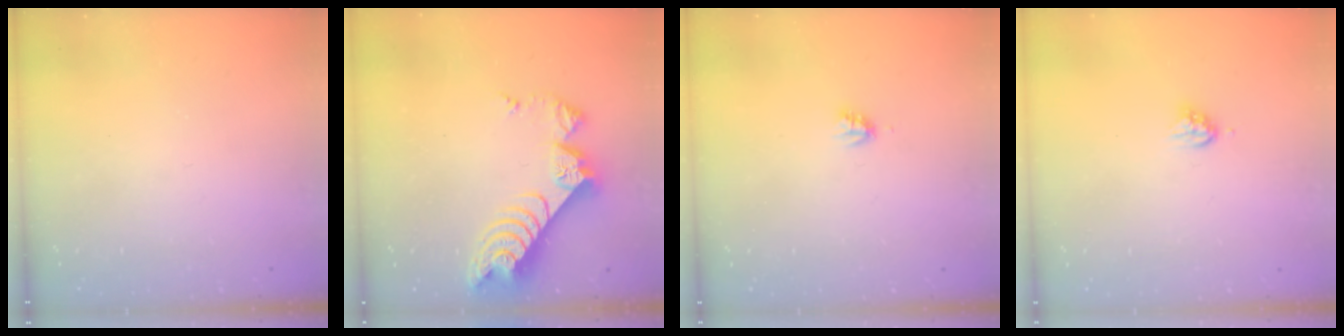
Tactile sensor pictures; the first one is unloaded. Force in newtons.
{"total": 11.0, "press": 11.0, "slide": 1.0}
{"total": 2.2, "press": 2.2, "slide": 0.3}
{"total": 4.2, "press": 4.1, "slide": 0.5}